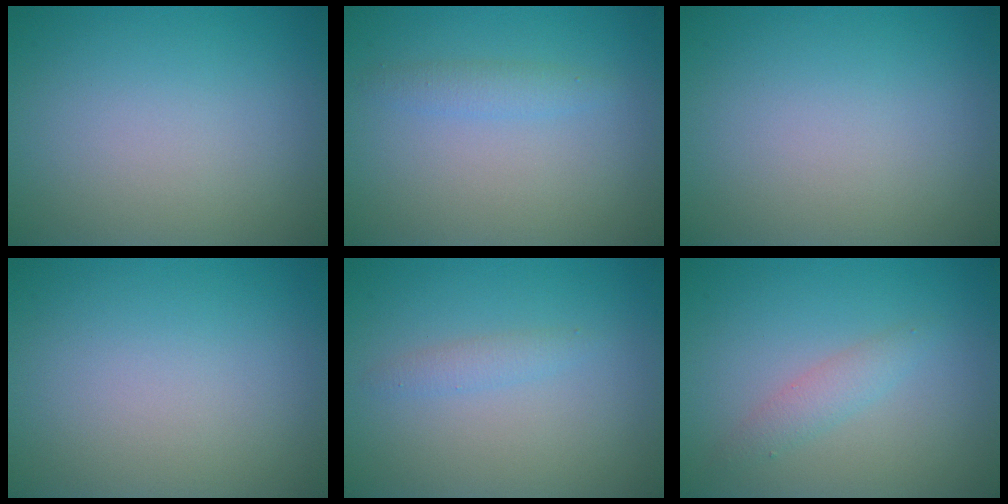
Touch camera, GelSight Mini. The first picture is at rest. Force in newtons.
{"total": 1.5, "press": 1.4, "slide": 0.1}
{"total": 0.0}
{"total": 0.0}
{"total": 1.2, "press": 1.2, "slide": 0.0}
{"total": 1.7, "press": 1.7, "slide": 0.1}